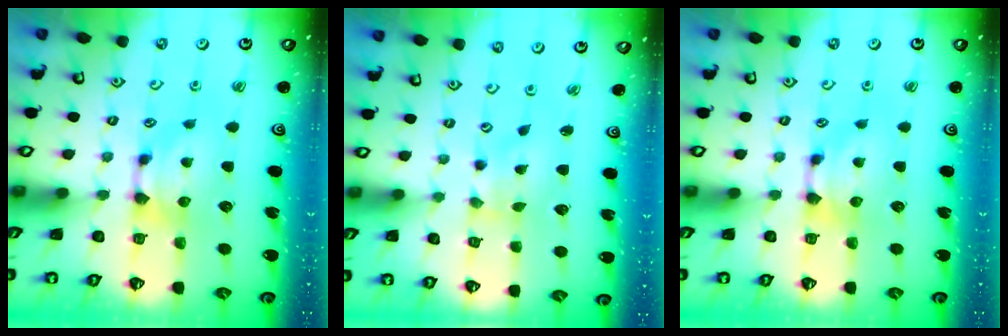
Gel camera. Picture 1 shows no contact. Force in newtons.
{"total": 2.7, "press": 2.6, "slide": 1.0}
{"total": 0.0}